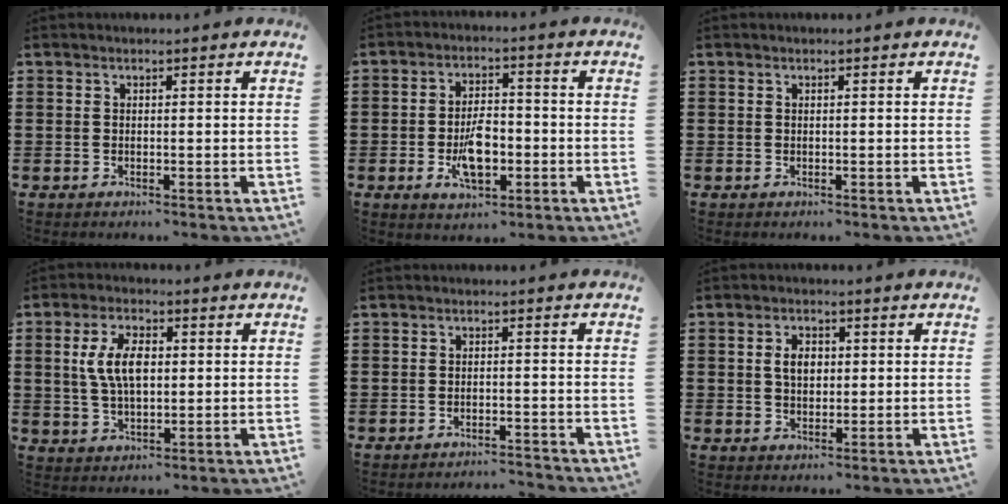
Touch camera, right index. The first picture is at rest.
{"total": 6.9, "force": [-1.9, 3.3, 5.8], "torque": [-0.108, 0.002, -0.038]}
{"total": 0.0}
{"total": 7.0, "force": [0.9, 3.5, 6.1], "torque": [-0.131, 0.010, 0.012]}
{"total": 2.0, "force": [-2.0, -0.2, 0.2], "torque": [-0.006, 0.002, -0.042]}
{"total": 3.4, "force": [0.4, 2.2, 2.5], "torque": [-0.048, 0.008, 0.004]}